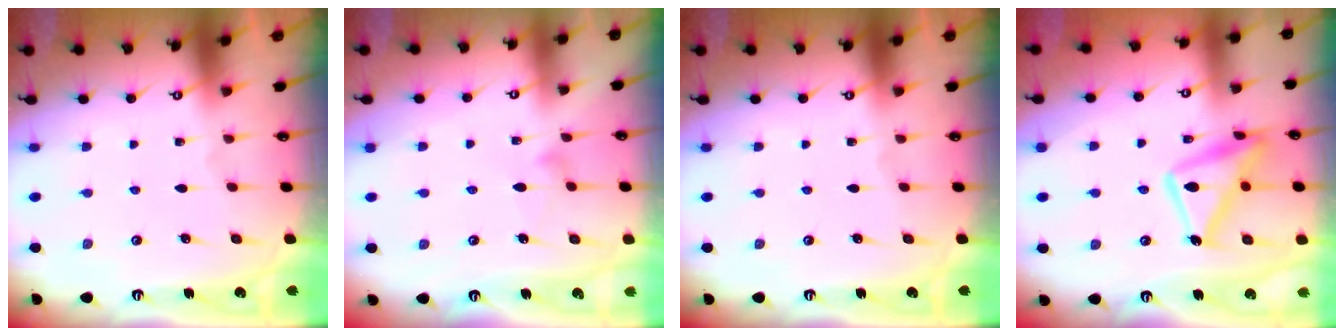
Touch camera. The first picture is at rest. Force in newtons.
{"total": 9.0, "press": 8.9, "slide": 0.6}
{"total": 0.0}
{"total": 14.8, "press": 14.8, "slide": 1.0}